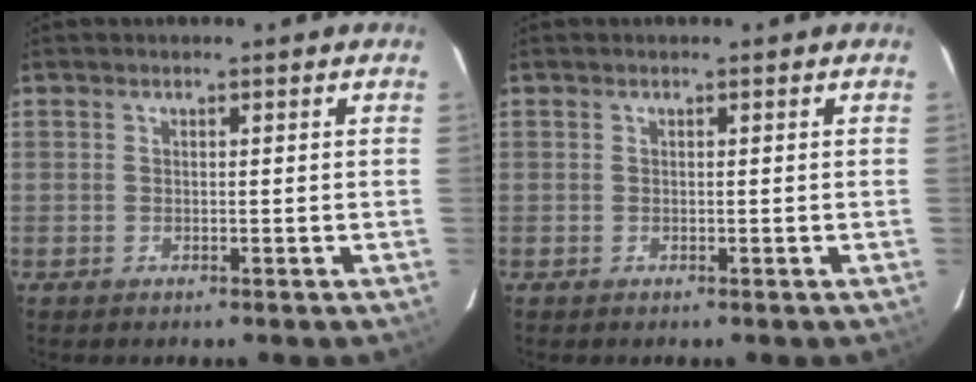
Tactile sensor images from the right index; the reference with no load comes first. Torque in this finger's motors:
{"motor_torque": [0.00, 0.00, 0.01, 0.01]}